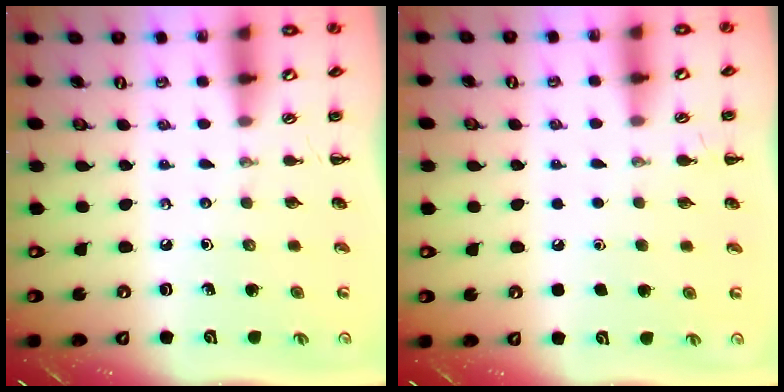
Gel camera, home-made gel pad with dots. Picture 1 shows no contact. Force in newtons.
{"total": 1.8, "press": 1.8, "slide": 0.1}